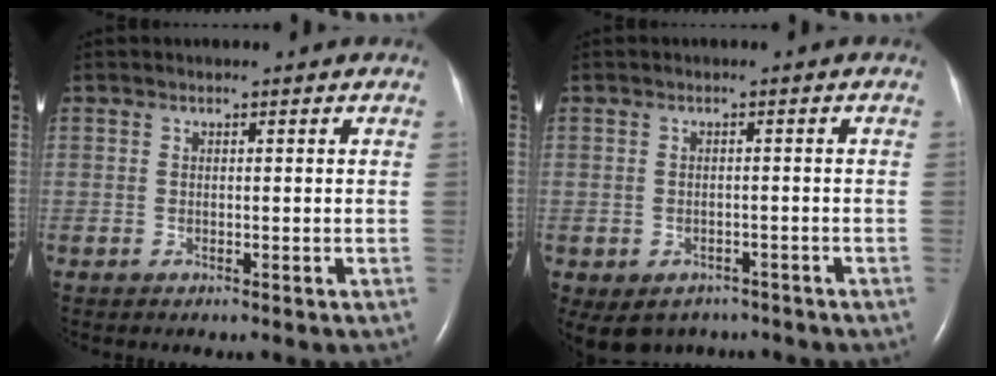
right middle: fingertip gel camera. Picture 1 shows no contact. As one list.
[{"total": 7.3, "force": [-5.3, 4.8, 1.7], "torque": [-0.034, 0.005, -0.065]}]